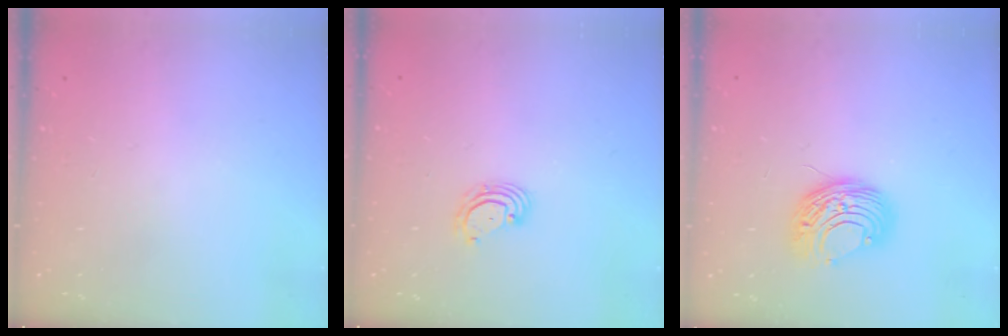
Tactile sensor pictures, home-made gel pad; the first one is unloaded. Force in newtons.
{"total": 3.2, "press": 3.2, "slide": 0.1}
{"total": 9.0, "press": 9.0, "slide": 0.5}